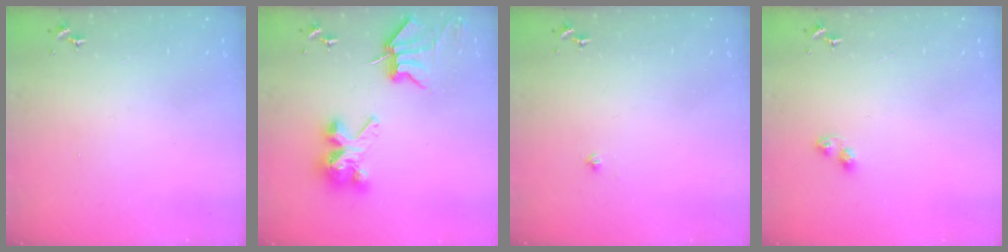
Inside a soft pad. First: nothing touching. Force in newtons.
{"total": 9.0, "press": 9.0, "slide": 1.0}
{"total": 2.1, "press": 2.1, "slide": 0.3}
{"total": 3.6, "press": 3.4, "slide": 1.2}